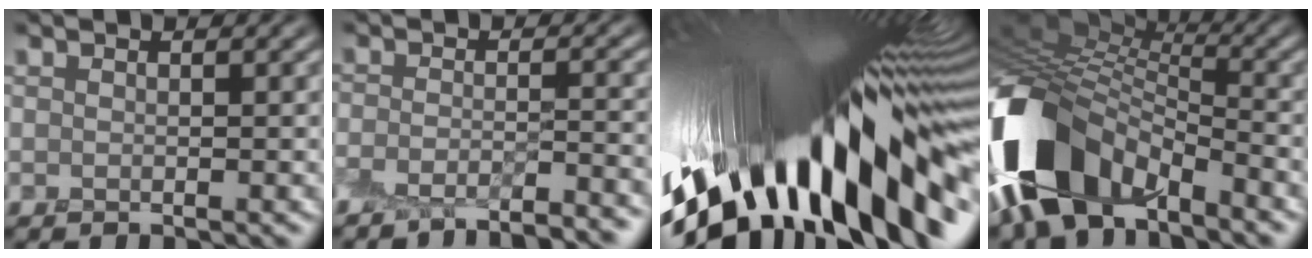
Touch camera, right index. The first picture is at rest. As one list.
[{"total": 5.7, "force": [-5.4, 0.7, 1.8], "torque": [-0.030, -0.002, -0.081]}, {"total": 20.4, "force": [-3.8, 6.0, 19.2], "torque": [-0.307, -0.049, -0.061]}, {"total": 11.9, "force": [-6.1, 7.0, 7.5], "torque": [-0.156, -0.004, -0.120]}]